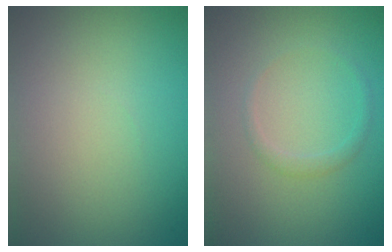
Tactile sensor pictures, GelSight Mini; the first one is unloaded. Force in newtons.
{"total": 1.0, "press": 1.0, "slide": 0.0}